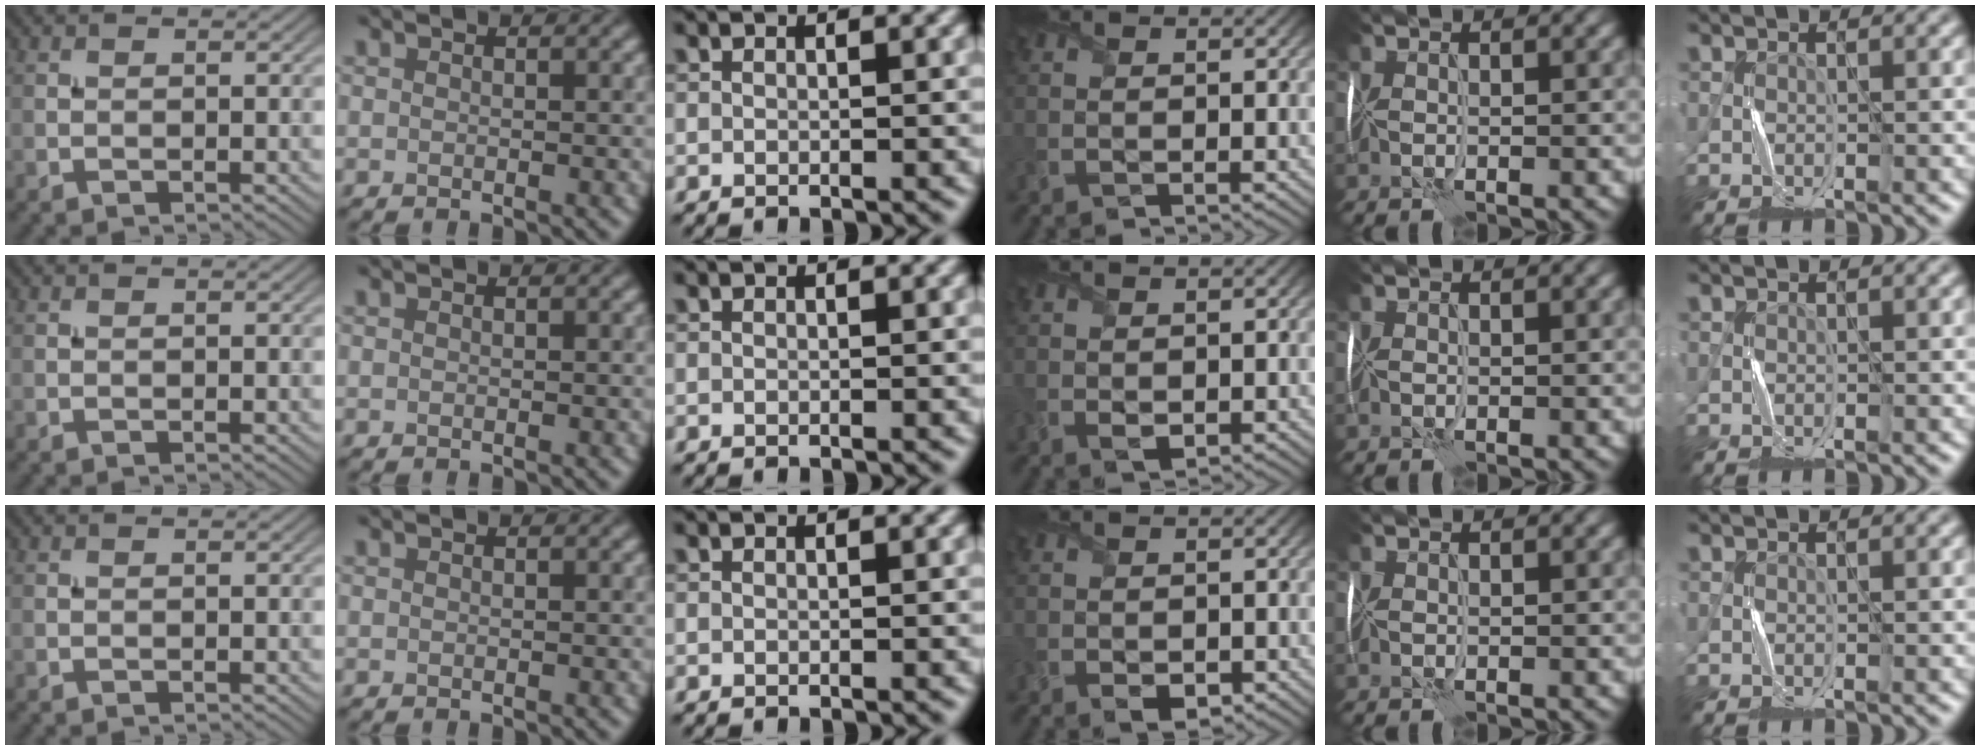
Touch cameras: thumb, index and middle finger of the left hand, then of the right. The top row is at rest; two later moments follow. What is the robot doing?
{"motion": "fold", "object": "handkerchief"}